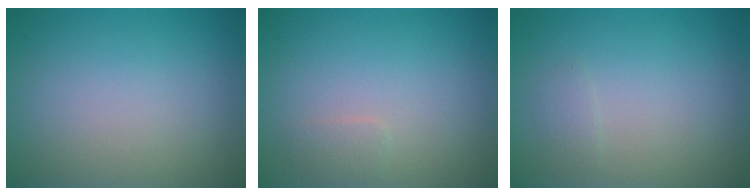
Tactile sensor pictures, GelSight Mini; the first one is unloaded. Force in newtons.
{"total": 0.9, "press": 0.9, "slide": 0.0}
{"total": 0.7, "press": 0.7, "slide": 0.0}